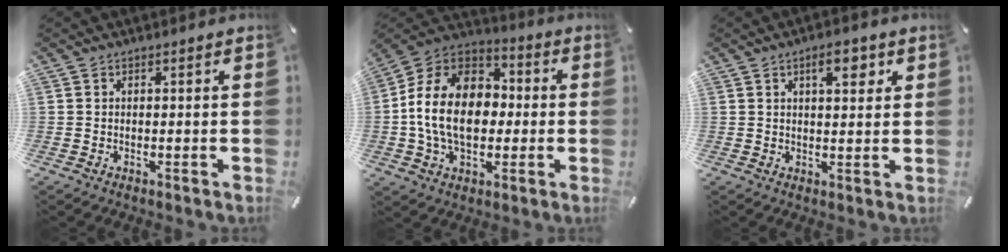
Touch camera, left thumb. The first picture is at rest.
{"total": 16.8, "force": [-2.4, 12.5, 10.9], "torque": [-0.243, 0.021, -0.047]}
{"total": 5.5, "force": [2.6, 2.1, 4.4], "torque": [-0.061, -0.006, 0.037]}